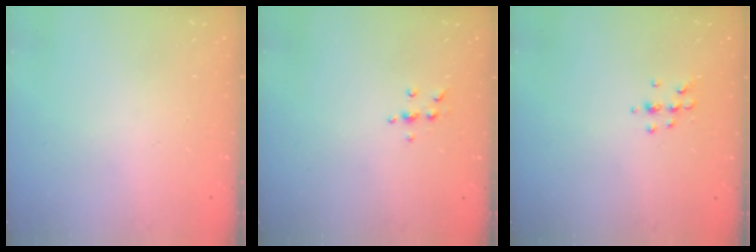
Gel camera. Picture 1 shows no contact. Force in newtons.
{"total": 5.7, "press": 5.7, "slide": 0.5}
{"total": 5.0, "press": 4.8, "slide": 1.4}